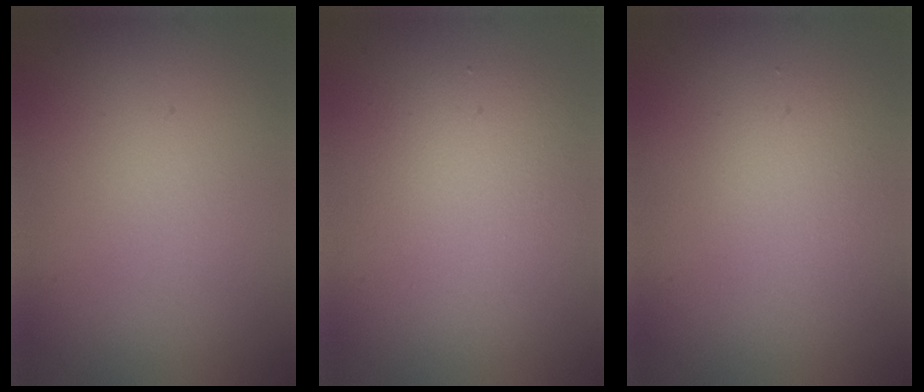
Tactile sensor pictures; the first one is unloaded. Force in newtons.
{"total": 3.6, "press": 3.6, "slide": 0.1}
{"total": 1.9, "press": 1.9, "slide": 0.0}